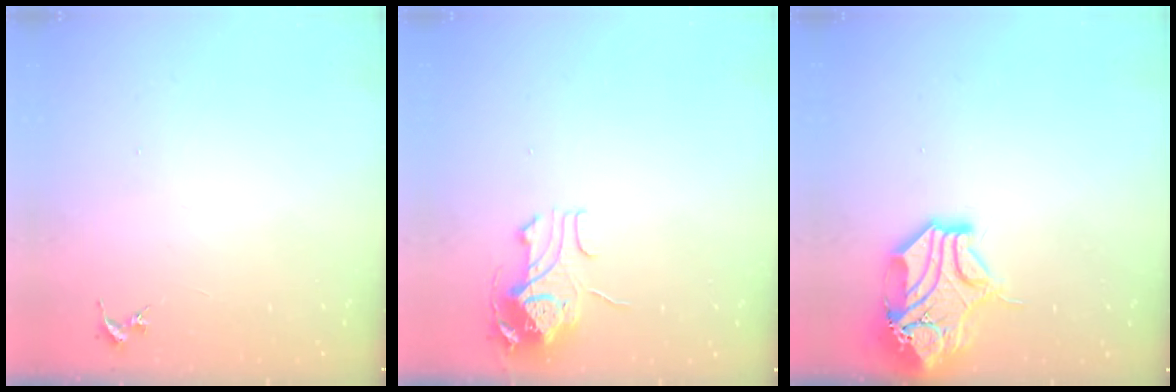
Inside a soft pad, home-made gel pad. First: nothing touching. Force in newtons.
{"total": 10.6, "press": 10.6, "slide": 0.9}
{"total": 15.9, "press": 15.7, "slide": 2.2}